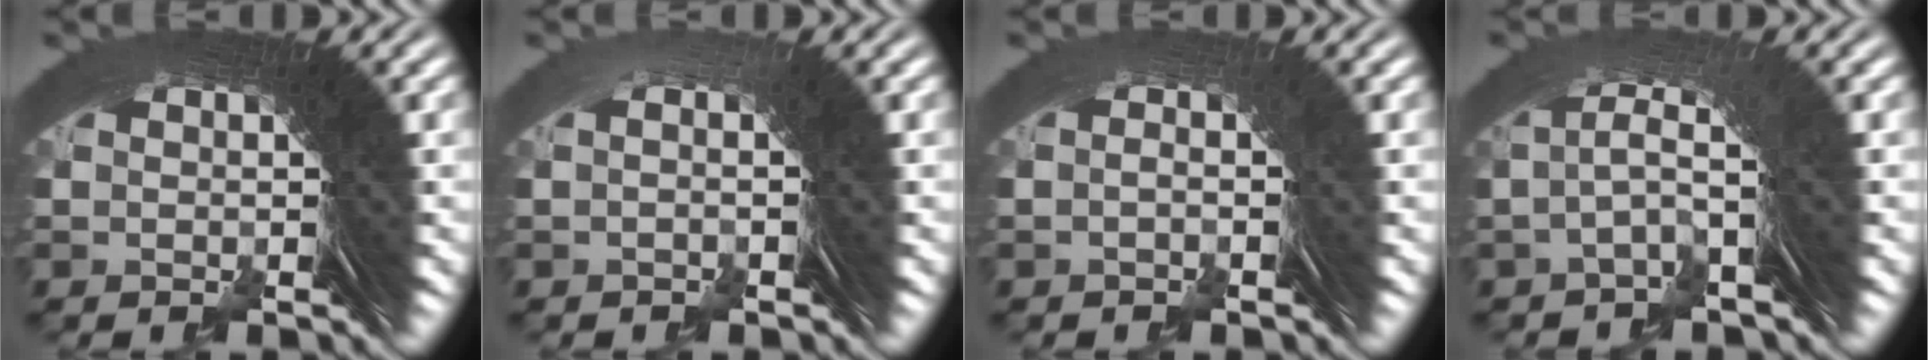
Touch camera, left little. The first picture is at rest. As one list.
[{"total": 1.4, "force": [-0.5, -1.3, 0.0], "torque": [0.003, 0.008, -0.006]}, {"total": 0.9, "force": [-0.6, -0.6, 0.3], "torque": [-0.008, 0.008, -0.009]}, {"total": 1.9, "force": [-0.5, -0.2, 1.8], "torque": [-0.038, 0.003, -0.004]}]